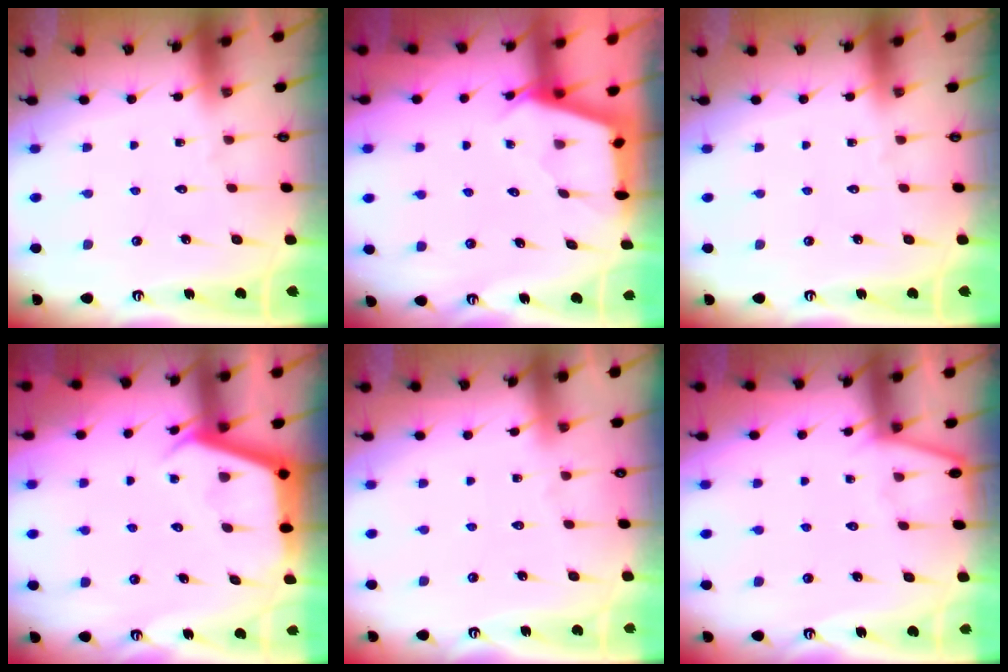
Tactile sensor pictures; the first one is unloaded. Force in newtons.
{"total": 2.5, "press": 2.5, "slide": 0.4}
{"total": 0.0}
{"total": 3.8, "press": 3.8, "slide": 0.4}
{"total": 2.6, "press": 2.5, "slide": 0.4}
{"total": 3.1, "press": 3.1, "slide": 0.3}